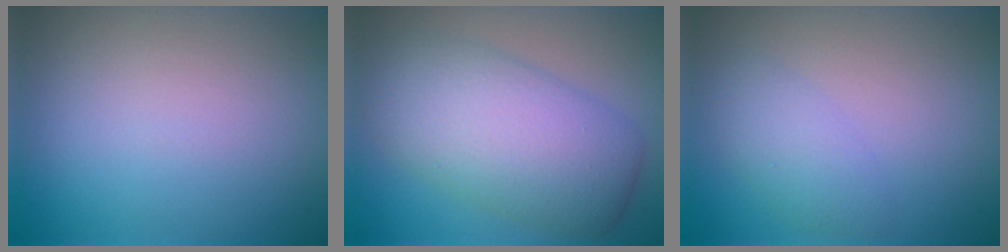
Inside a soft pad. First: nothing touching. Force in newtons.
{"total": 7.7, "press": 7.7, "slide": 0.1}
{"total": 2.1, "press": 2.1, "slide": 0.1}